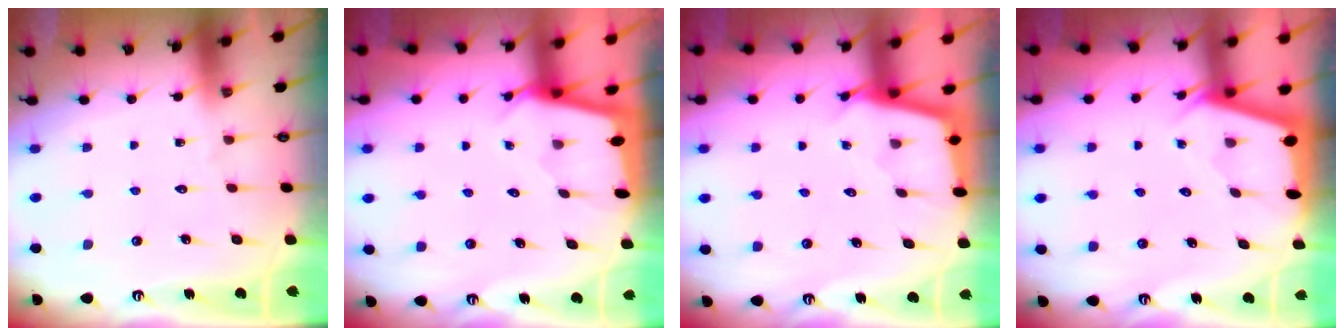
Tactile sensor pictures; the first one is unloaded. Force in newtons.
{"total": 1.8, "press": 1.7, "slide": 0.2}
{"total": 2.3, "press": 2.3, "slide": 0.2}
{"total": 2.1, "press": 2.1, "slide": 0.4}